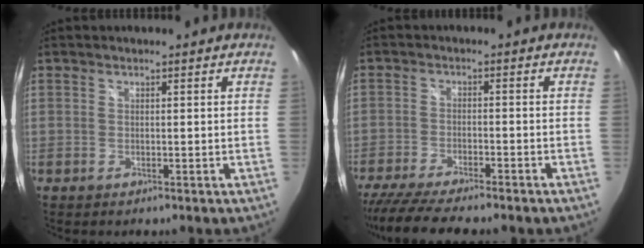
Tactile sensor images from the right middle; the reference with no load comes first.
{"total": 11.7, "force": [-10.1, 1.3, 5.8], "torque": [-0.131, -0.033, -0.166]}